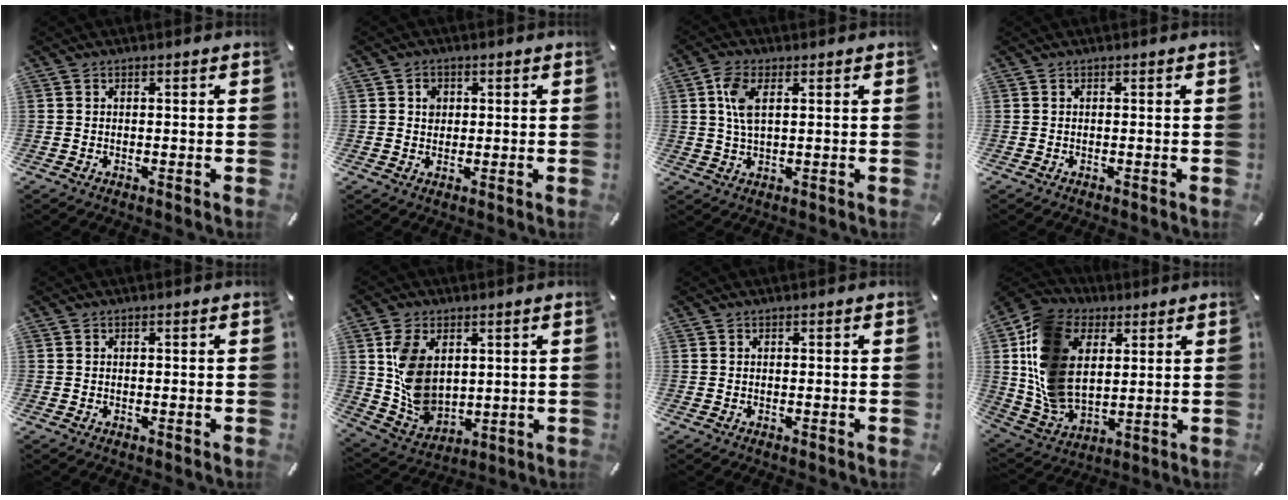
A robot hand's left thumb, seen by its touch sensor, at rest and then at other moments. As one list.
[{"total": 2.8, "force": [0.6, 2.5, 1.2], "torque": [-0.011, 0.000, 0.005]}, {"total": 6.4, "force": [1.9, 2.9, 5.3], "torque": [-0.133, 0.000, 0.027]}, {"total": 0.0}, {"total": 0.0}, {"total": 11.1, "force": [3.1, 8.3, 6.7], "torque": [-0.138, -0.007, 0.060]}, {"total": 0.0}, {"total": 16.5, "force": [4.4, 12.5, 9.8], "torque": [-0.240, -0.020, 0.082]}]